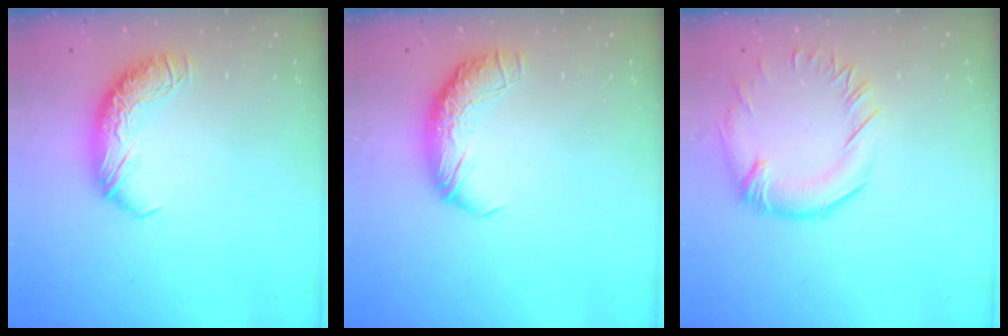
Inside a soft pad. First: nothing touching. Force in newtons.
{"total": 2.5, "press": 1.2, "slide": 2.2}
{"total": 1.3, "press": 0.6, "slide": 1.1}